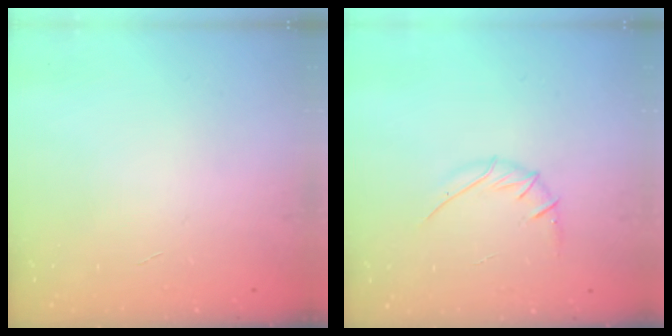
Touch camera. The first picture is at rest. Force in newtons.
{"total": 5.5, "press": 5.3, "slide": 1.6}